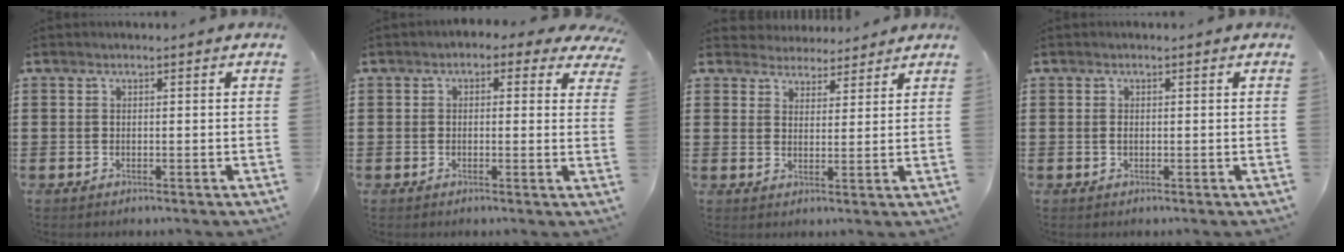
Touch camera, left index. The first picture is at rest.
{"total": 1.6, "force": [0.1, 1.2, 1.2], "torque": [-0.027, 0.010, -0.001]}
{"total": 3.3, "force": [3.0, 1.2, -0.3], "torque": [-0.008, -0.006, 0.057]}
{"total": 0.6, "force": [-0.1, 0.3, 0.5], "torque": [-0.014, -0.002, -0.002]}